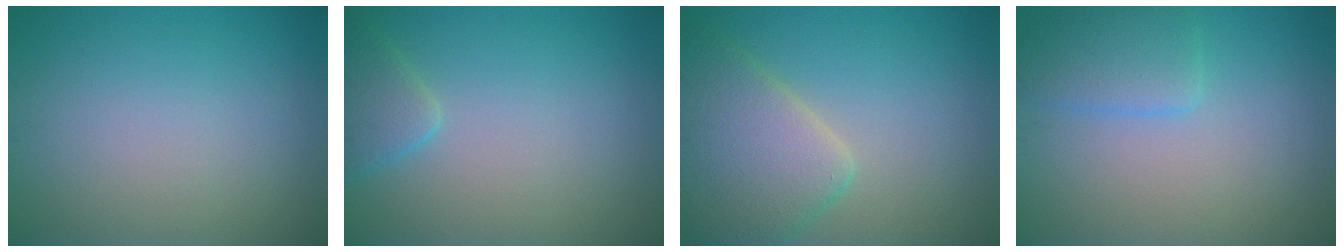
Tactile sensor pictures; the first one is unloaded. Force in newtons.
{"total": 2.3, "press": 2.3, "slide": 0.2}
{"total": 6.5, "press": 6.5, "slide": 0.6}
{"total": 2.9, "press": 2.9, "slide": 0.1}